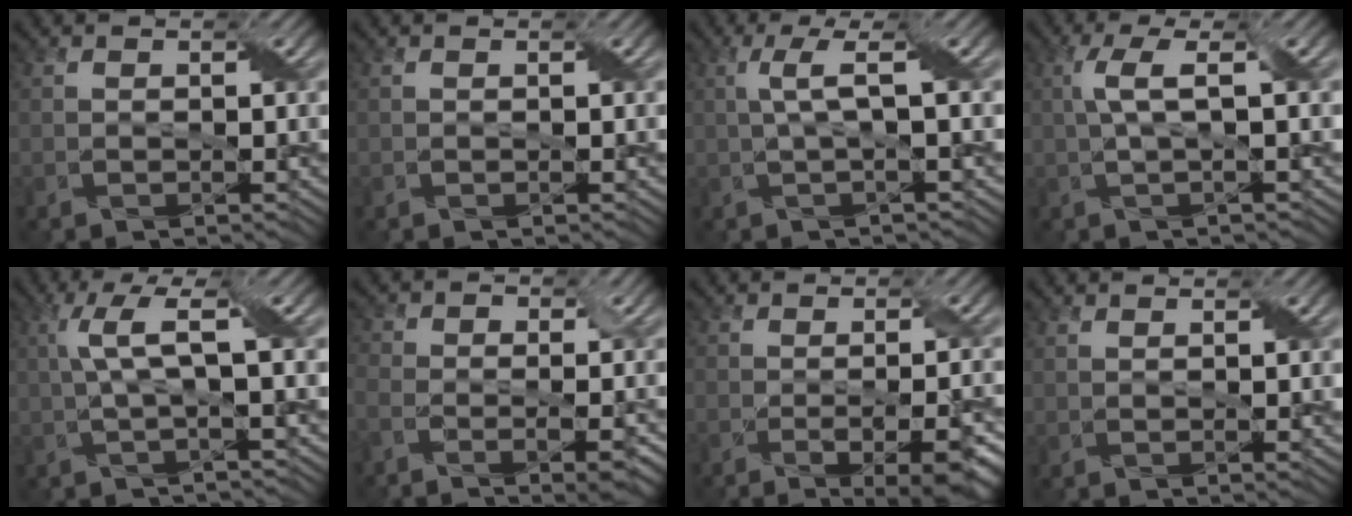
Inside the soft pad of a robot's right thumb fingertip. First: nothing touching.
{"total": 0.0}
{"total": 3.4, "force": [0.5, 0.3, 3.4], "torque": [-0.066, 0.012, 0.006]}
{"total": 3.6, "force": [0.6, 0.7, 3.5], "torque": [-0.071, 0.012, 0.008]}
{"total": 4.5, "force": [0.7, 0.6, 4.4], "torque": [-0.093, 0.015, 0.009]}
{"total": 9.2, "force": [-4.2, 4.8, 6.6], "torque": [-0.099, -0.001, -0.062]}
{"total": 7.3, "force": [-3.6, 2.2, 6.0], "torque": [-0.077, -0.010, -0.043]}
{"total": 1.3, "force": [0.9, 0.2, 1.0], "torque": [-0.016, 0.001, 0.013]}